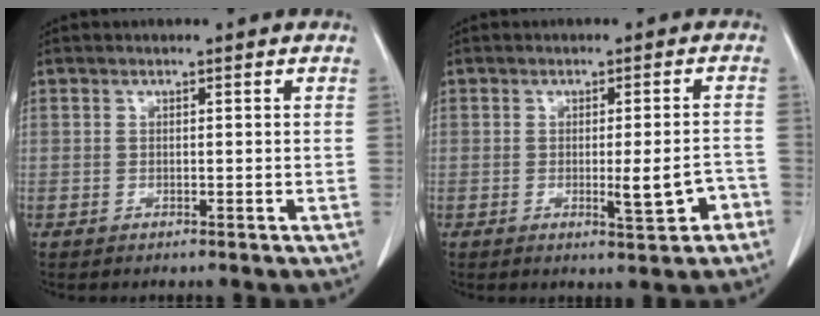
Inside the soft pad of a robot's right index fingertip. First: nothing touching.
{"total": 5.1, "force": [-2.1, 0.7, 4.6], "torque": [-0.059, -0.003, -0.026]}